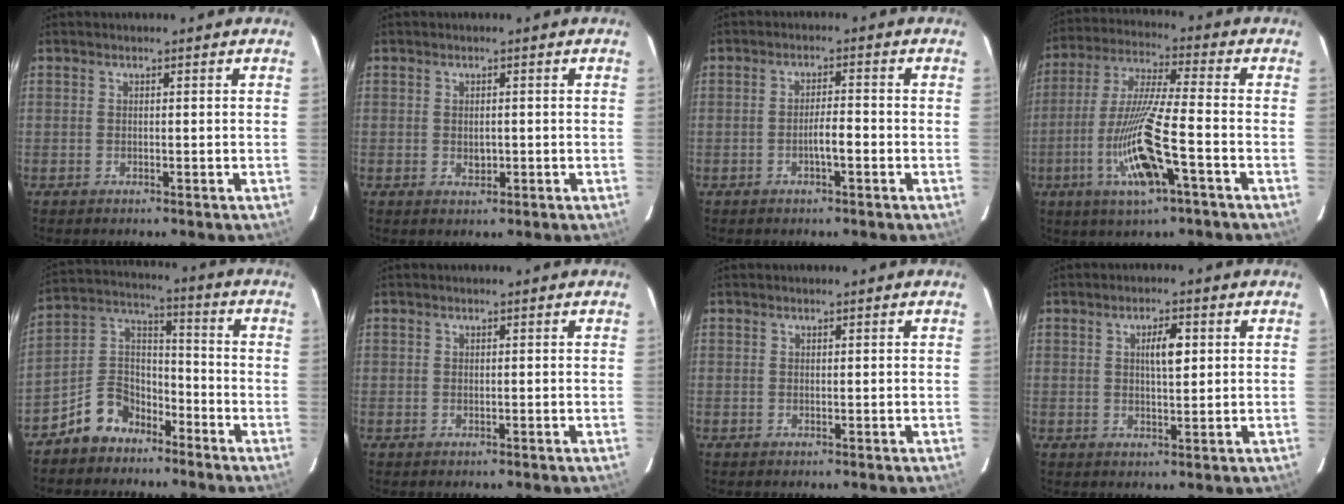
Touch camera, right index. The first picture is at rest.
{"total": 1.6, "force": [-0.2, 0.9, 1.3], "torque": [-0.024, -0.001, 0.000]}
{"total": 3.2, "force": [-1.2, 0.4, 2.9], "torque": [-0.046, 0.004, -0.021]}
{"total": 14.0, "force": [-4.9, 0.8, 13.0], "torque": [-0.266, -0.012, -0.092]}
{"total": 8.9, "force": [-6.4, 5.6, 2.6], "torque": [-0.058, 0.033, -0.123]}
{"total": 0.0}
{"total": 0.0}
{"total": 4.0, "force": [1.1, 1.0, 3.7], "torque": [-0.064, 0.005, 0.018]}